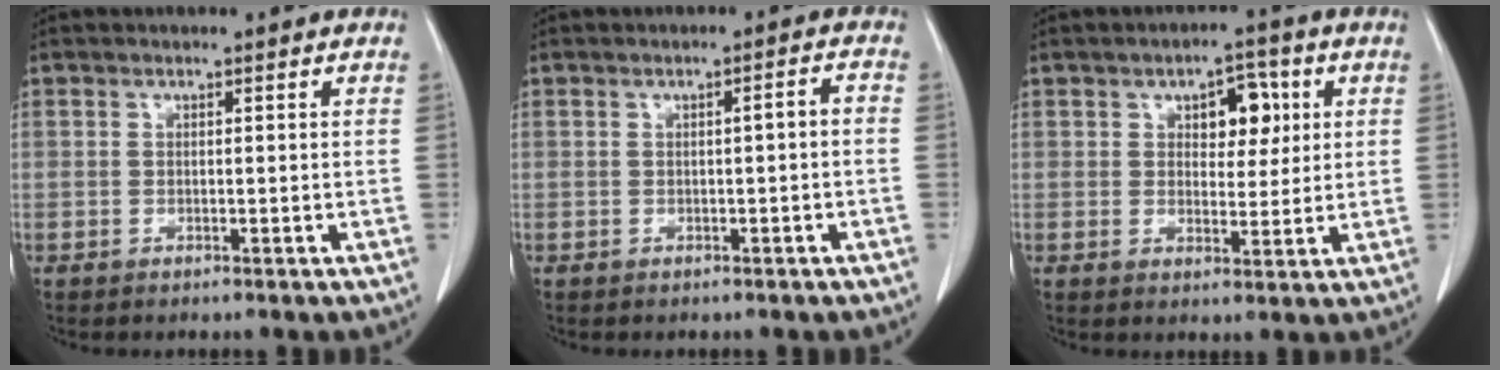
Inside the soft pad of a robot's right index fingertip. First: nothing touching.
{"total": 1.8, "force": [-0.3, 0.2, 1.7], "torque": [-0.024, 0.004, -0.004]}
{"total": 6.0, "force": [2.1, 3.3, 4.6], "torque": [-0.058, 0.014, 0.031]}